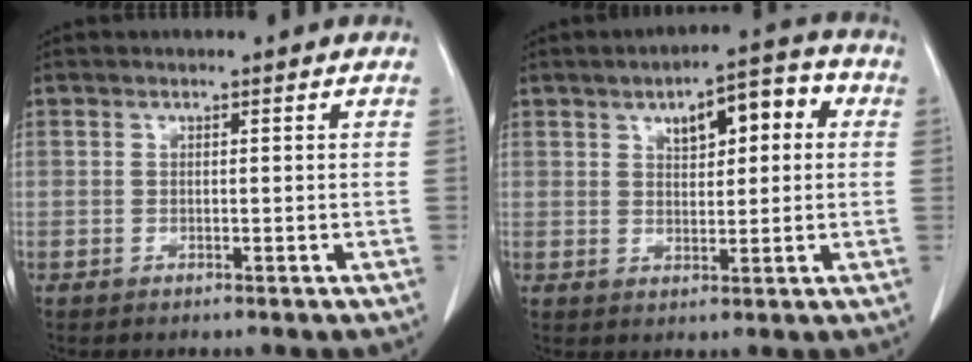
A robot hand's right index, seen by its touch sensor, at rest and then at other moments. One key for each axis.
{"total": 8.2, "fx": 2.7, "fy": 3.4, "fz": 7.0, "tx": -0.092, "ty": 0.029, "tz": 0.036}